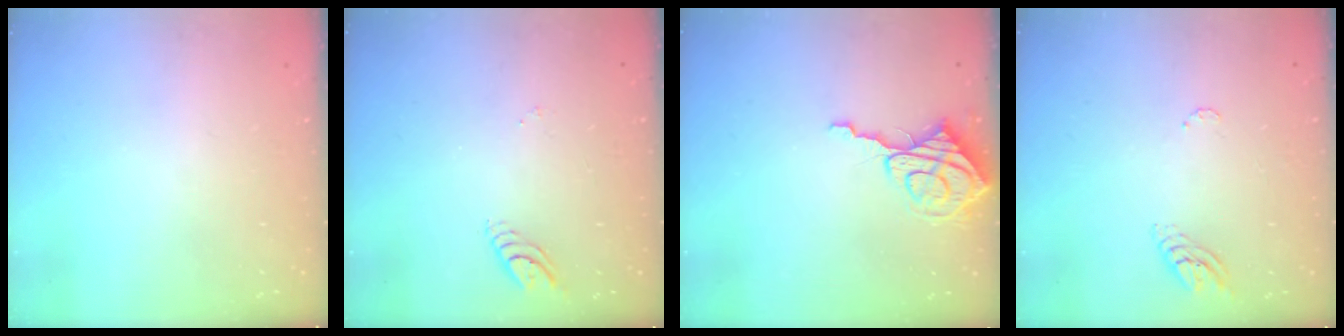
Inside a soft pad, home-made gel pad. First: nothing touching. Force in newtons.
{"total": 4.4, "press": 4.3, "slide": 0.4}
{"total": 9.0, "press": 8.9, "slide": 1.1}
{"total": 5.1, "press": 5.1, "slide": 0.4}